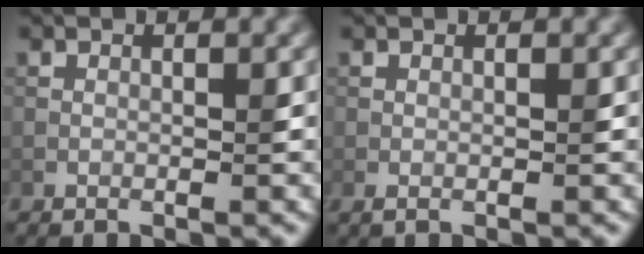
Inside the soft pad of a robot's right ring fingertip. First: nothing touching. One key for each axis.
{"total": 0.6, "fx": 0.2, "fy": 0.2, "fz": 0.5, "tx": -0.008, "ty": 0.002, "tz": 0.004}